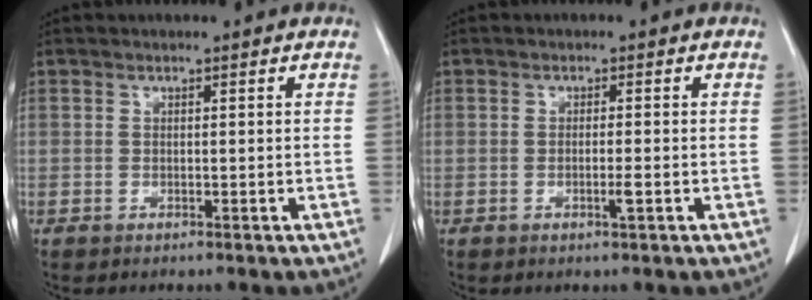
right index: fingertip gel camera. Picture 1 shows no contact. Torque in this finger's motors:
{"motor_torque": [0.19, 0.12, 0.04, 0.00]}